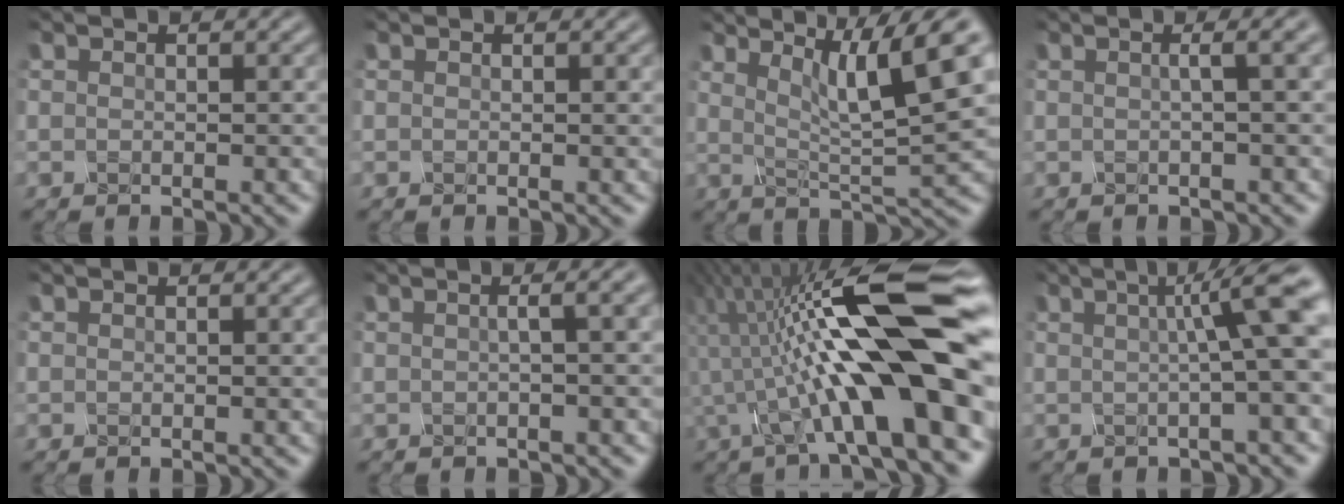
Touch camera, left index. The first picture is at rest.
{"total": 0.6, "force": [0.2, 0.1, 0.5], "torque": [-0.004, -0.003, 0.005]}
{"total": 8.5, "force": [3.9, 1.1, 7.5], "torque": [-0.114, 0.013, 0.085]}
{"total": 4.1, "force": [1.3, 1.6, 3.6], "torque": [-0.030, 0.036, 0.001]}
{"total": 0.5, "force": [0.2, 0.2, 0.4], "torque": [-0.002, 0.000, 0.001]}
{"total": 5.0, "force": [1.4, 2.4, 4.2], "torque": [-0.030, 0.043, 0.004]}
{"total": 12.0, "force": [-2.1, 1.9, 11.6], "torque": [-0.191, 0.025, -0.020]}
{"total": 6.4, "force": [0.6, 0.6, 6.4], "torque": [-0.072, 0.014, 0.018]}